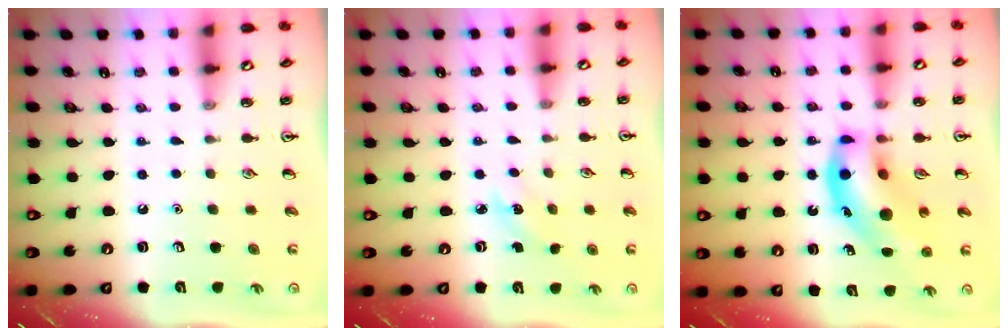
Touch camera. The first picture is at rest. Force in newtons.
{"total": 2.4, "press": 2.2, "slide": 0.8}
{"total": 14.7, "press": 14.2, "slide": 4.0}